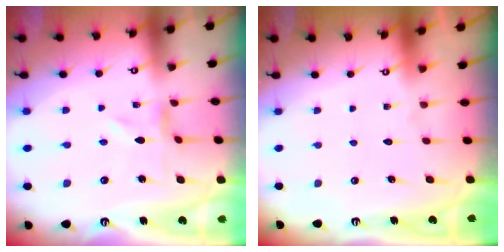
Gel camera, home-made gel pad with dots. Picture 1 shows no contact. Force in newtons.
{"total": 1.8, "press": 1.8, "slide": 0.1}